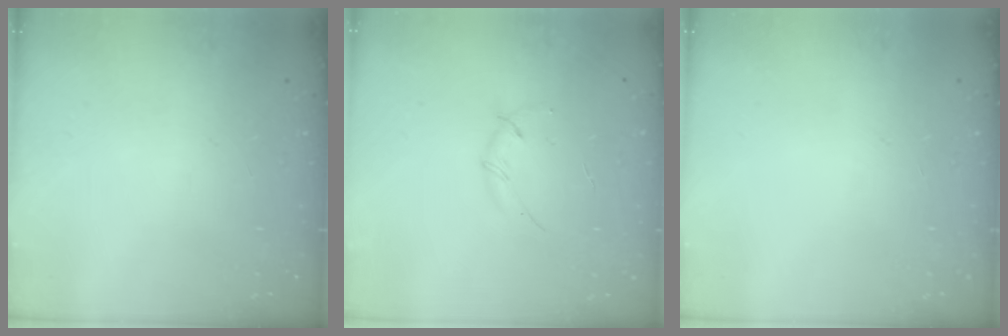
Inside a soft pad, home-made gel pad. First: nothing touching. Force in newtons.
{"total": 3.0, "press": 2.9, "slide": 0.8}
{"total": 0.0}